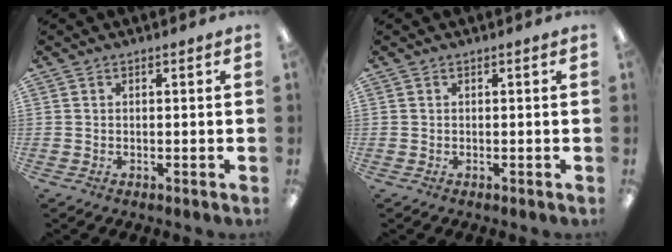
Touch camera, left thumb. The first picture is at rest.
{"total": 0.0}